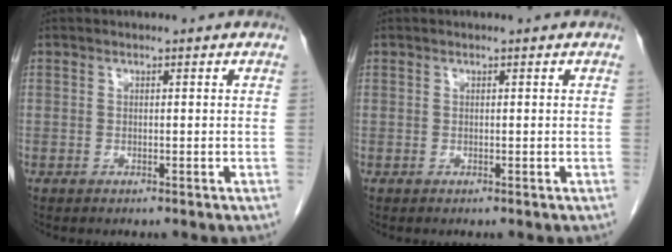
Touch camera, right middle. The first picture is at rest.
{"total": 0.0}